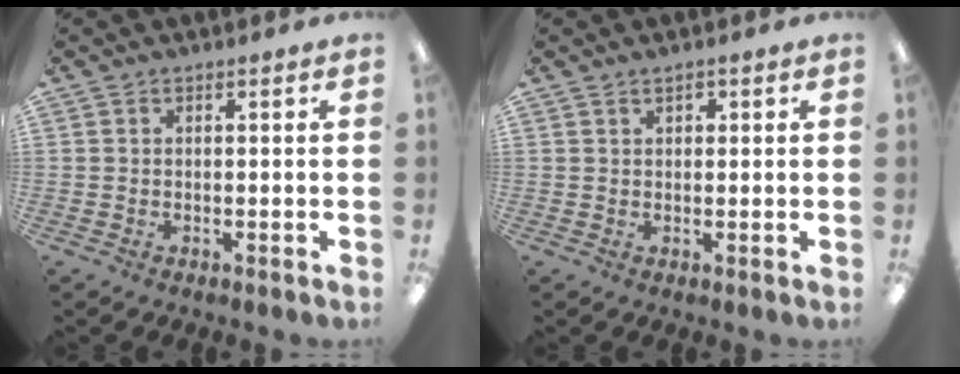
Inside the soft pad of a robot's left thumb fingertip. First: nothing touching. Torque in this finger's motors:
{"motor_torque": [-0.18, 0.00, -0.32, 0.06, 0.04]}